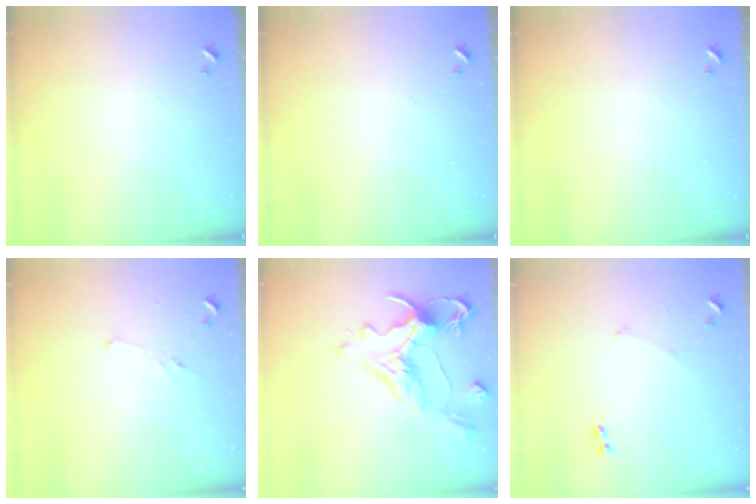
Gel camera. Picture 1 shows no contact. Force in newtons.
{"total": 0.0}
{"total": 0.0}
{"total": 0.8, "press": 0.1, "slide": 0.8}
{"total": 1.7, "press": 0.9, "slide": 1.5}
{"total": 5.7, "press": 5.7, "slide": 0.8}